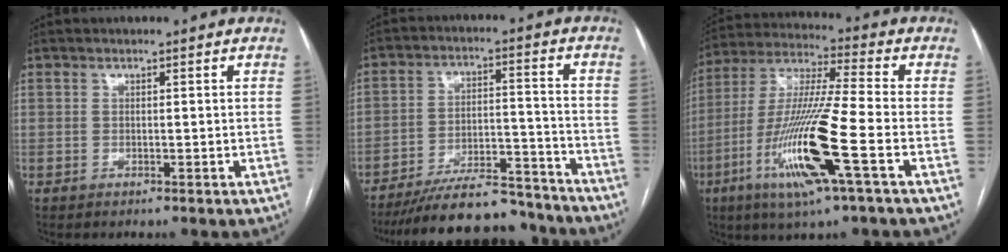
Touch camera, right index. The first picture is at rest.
{"total": 18.0, "force": [-16.2, 4.3, 6.4], "torque": [-0.094, 0.019, -0.245]}
{"total": 17.1, "force": [-6.2, 0.1, 16.0], "torque": [-0.330, -0.020, -0.119]}